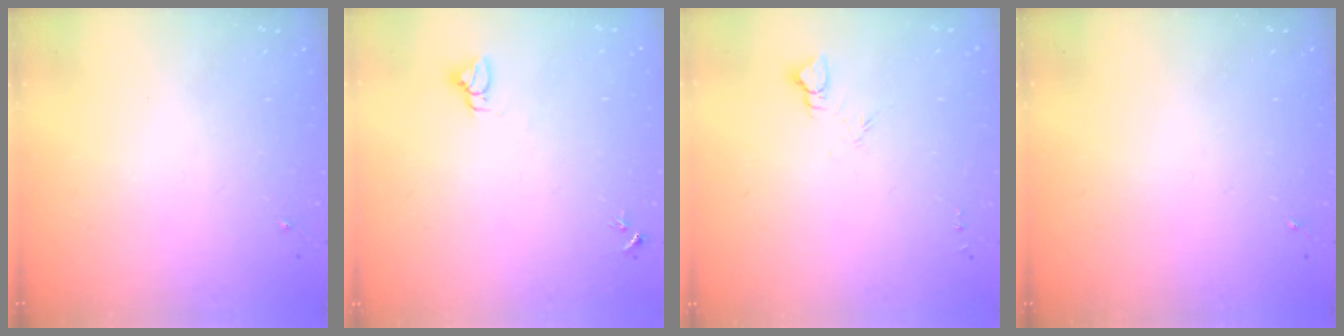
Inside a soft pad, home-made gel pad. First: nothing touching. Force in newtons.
{"total": 3.0, "press": 3.0, "slide": 0.1}
{"total": 3.7, "press": 3.7, "slide": 0.4}
{"total": 0.0}